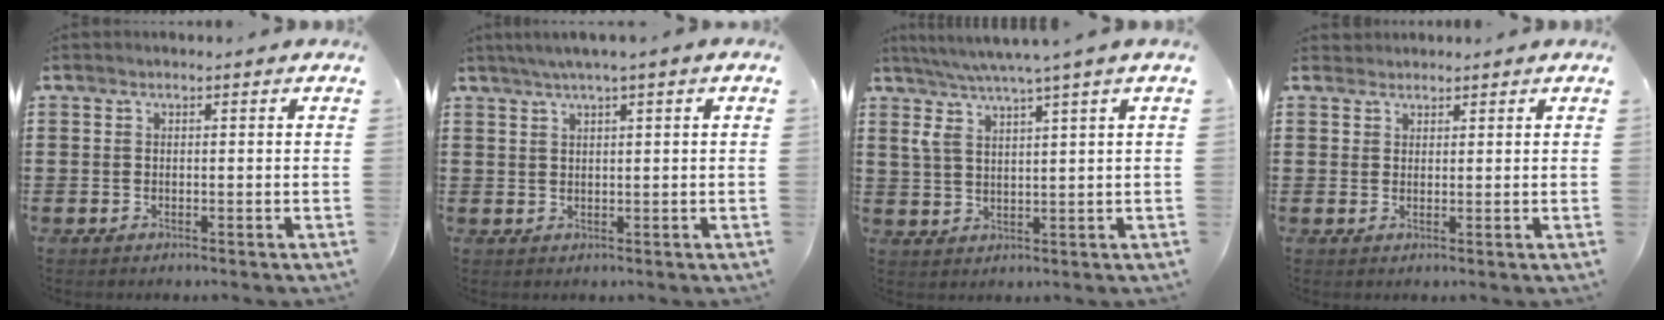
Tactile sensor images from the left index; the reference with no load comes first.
{"total": 2.1, "force": [1.1, -0.3, 1.7], "torque": [-0.033, -0.002, 0.021]}
{"total": 5.1, "force": [3.4, -0.1, 3.8], "torque": [-0.086, -0.013, 0.056]}
{"total": 1.8, "force": [1.6, 0.8, -0.2], "torque": [-0.002, 0.003, 0.033]}